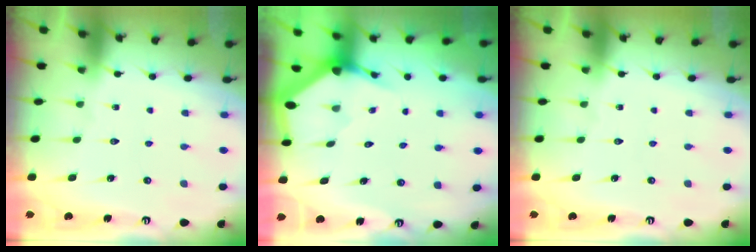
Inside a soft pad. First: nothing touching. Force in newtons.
{"total": 2.9, "press": 2.9, "slide": 0.1}
{"total": 0.0}